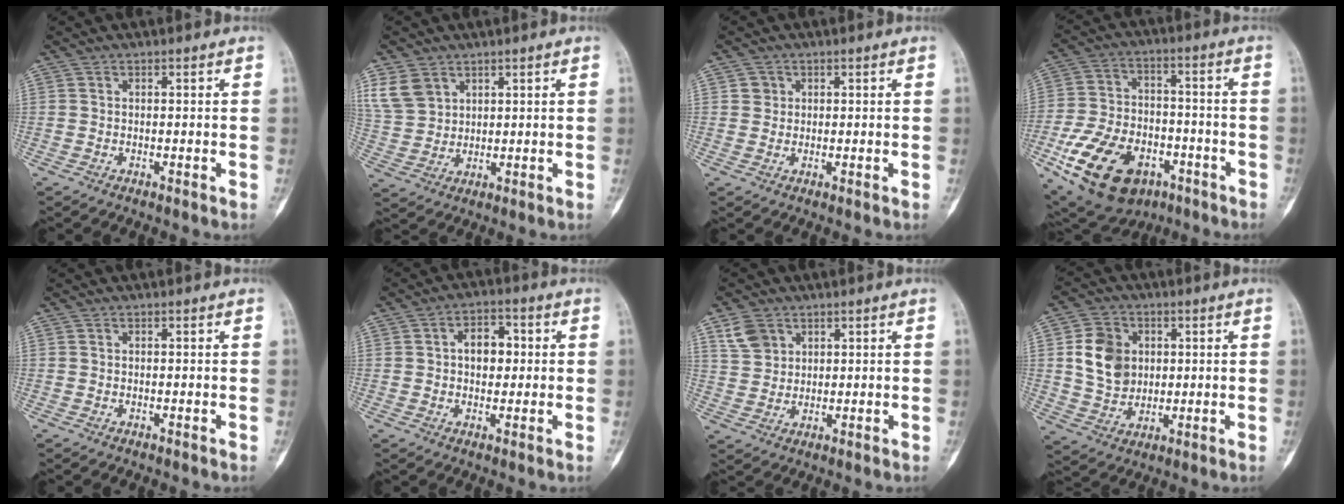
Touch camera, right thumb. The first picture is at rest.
{"total": 7.3, "force": [4.0, 5.3, 3.0], "torque": [-0.050, -0.008, 0.092]}
{"total": 1.9, "force": [0.7, 1.8, 0.3], "torque": [0.007, 0.000, 0.007]}
{"total": 20.8, "force": [-9.1, 13.3, 13.2], "torque": [-0.237, 0.036, -0.141]}
{"total": 0.0}
{"total": 6.2, "force": [0.6, 4.0, 4.7], "torque": [-0.047, 0.012, 0.002]}
{"total": 5.5, "force": [3.1, 4.1, 2.1], "torque": [-0.026, -0.010, 0.065]}
{"total": 9.9, "force": [1.7, 8.1, 5.6], "torque": [-0.072, -0.004, 0.034]}